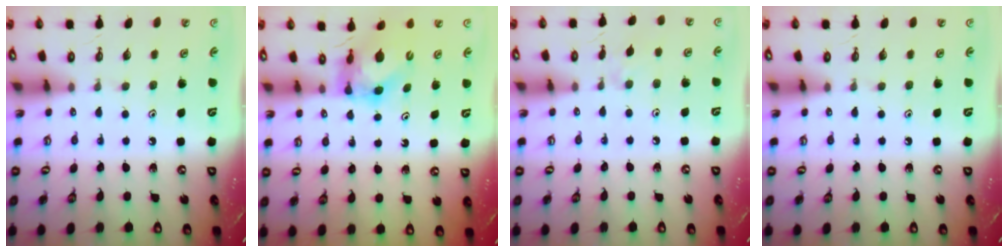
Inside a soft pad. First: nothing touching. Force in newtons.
{"total": 5.6, "press": 5.6, "slide": 0.7}
{"total": 2.6, "press": 2.5, "slide": 0.5}
{"total": 0.0}